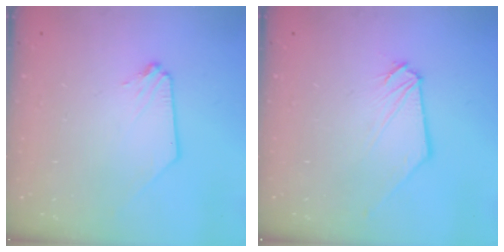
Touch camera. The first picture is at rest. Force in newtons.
{"total": 0.7, "press": 0.7, "slide": 0.0}